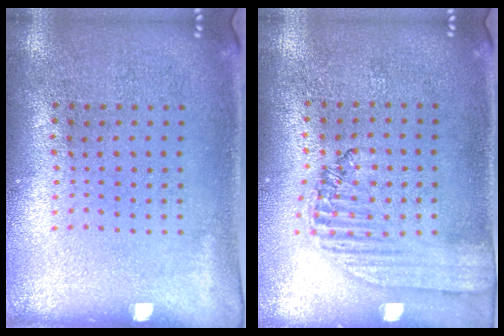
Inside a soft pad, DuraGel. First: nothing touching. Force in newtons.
{"total": 1.5, "press": 1.4, "slide": 0.5}